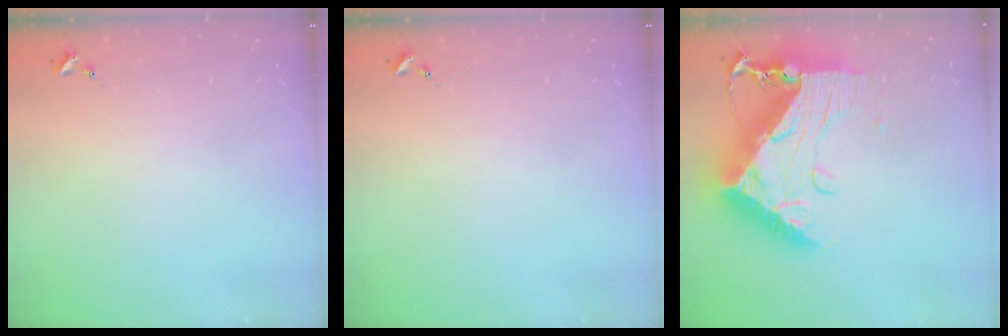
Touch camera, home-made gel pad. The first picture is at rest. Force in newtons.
{"total": 0.0}
{"total": 20.9, "press": 20.8, "slide": 1.9}